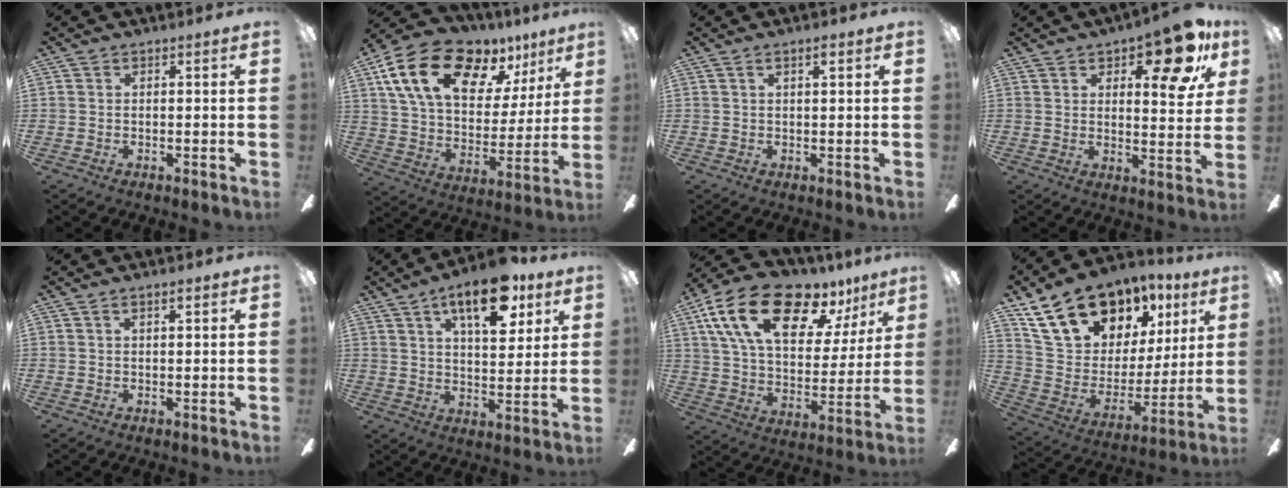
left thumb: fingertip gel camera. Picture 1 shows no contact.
{"total": 20.6, "force": [12.3, 10.8, 12.4], "torque": [-0.216, -0.062, 0.221]}
{"total": 1.7, "force": [1.2, 0.4, 1.2], "torque": [-0.018, -0.001, 0.018]}
{"total": 13.4, "force": [7.9, 5.4, 9.4], "torque": [-0.114, -0.038, 0.129]}
{"total": 1.2, "force": [0.9, 0.3, 0.8], "torque": [-0.010, -0.003, 0.013]}
{"total": 15.6, "force": [8.9, 6.9, 10.8], "torque": [-0.156, -0.027, 0.146]}
{"total": 21.9, "force": [13.9, 10.0, 13.7], "torque": [-0.235, -0.073, 0.242]}
{"total": 20.1, "force": [13.8, 12.1, 8.3], "torque": [-0.152, -0.072, 0.265]}